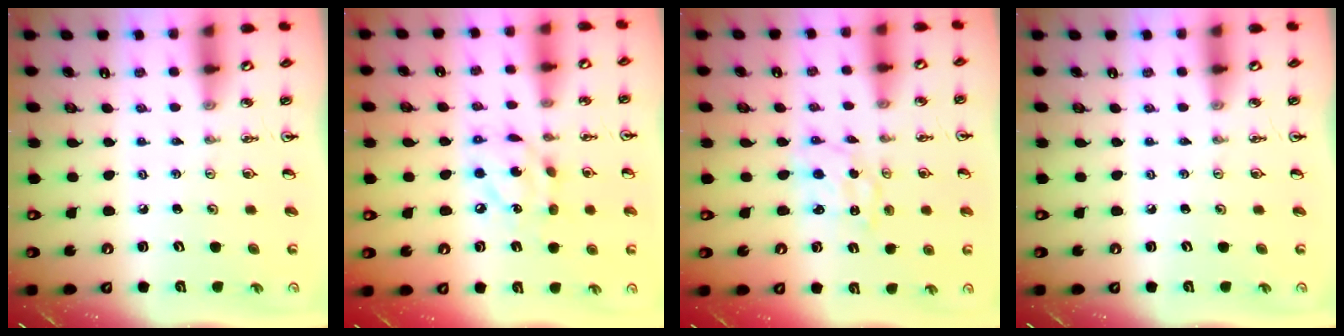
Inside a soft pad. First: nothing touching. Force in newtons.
{"total": 11.2, "press": 11.2, "slide": 0.6}
{"total": 1.4, "press": 1.4, "slide": 0.0}
{"total": 0.0}